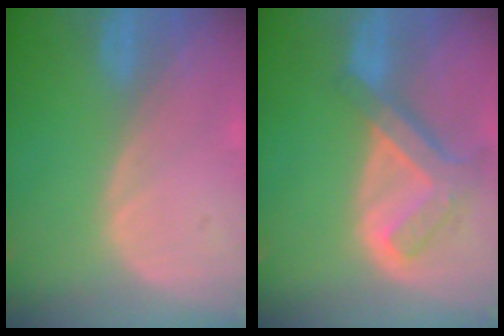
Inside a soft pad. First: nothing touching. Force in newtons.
{"total": 7.5, "press": 6.4, "slide": 3.9}